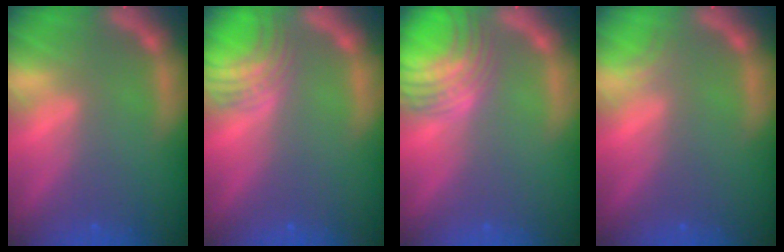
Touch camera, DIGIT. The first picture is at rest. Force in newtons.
{"total": 5.0}
{"total": 8.1}
{"total": 0.9}